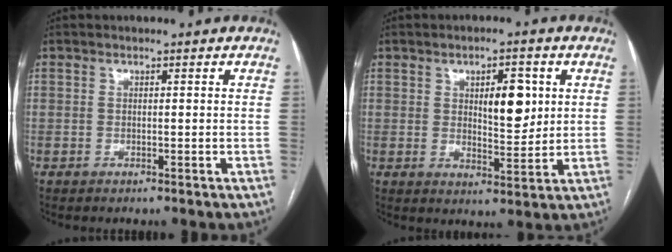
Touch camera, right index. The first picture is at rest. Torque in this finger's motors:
{"motor_torque": [0.19, 0.07, 0.15, 0.08]}